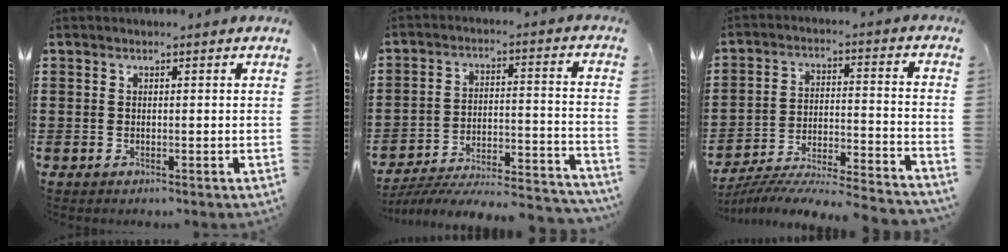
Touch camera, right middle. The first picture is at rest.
{"total": 5.9, "force": [-5.4, 0.6, 2.2], "torque": [-0.039, -0.006, -0.108]}
{"total": 6.4, "force": [-6.1, -0.3, 1.6], "torque": [-0.034, -0.012, -0.125]}